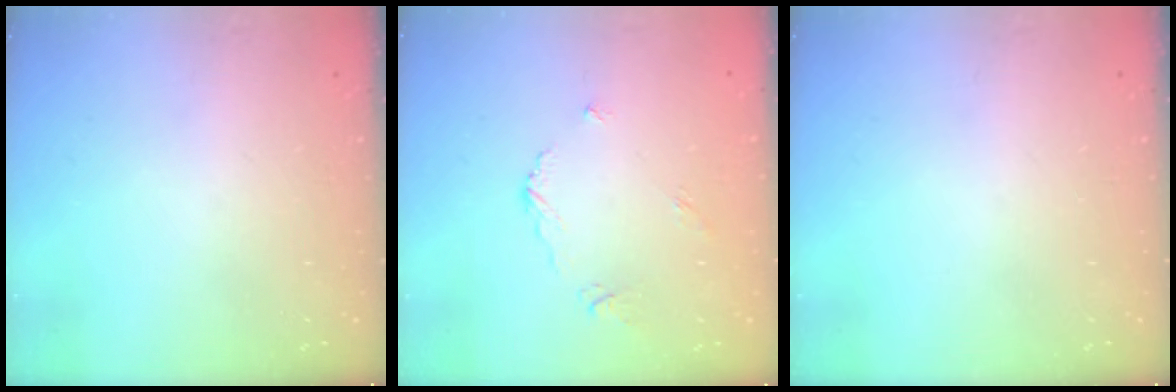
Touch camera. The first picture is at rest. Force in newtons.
{"total": 4.8, "press": 4.8, "slide": 0.3}
{"total": 0.0}